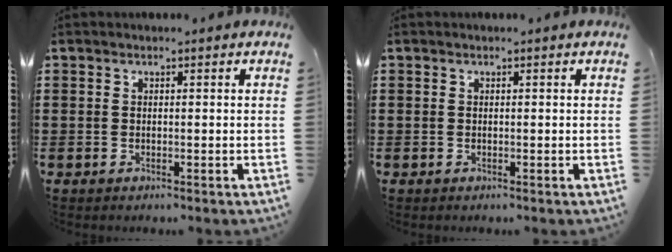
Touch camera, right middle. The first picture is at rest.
{"total": 0.0}